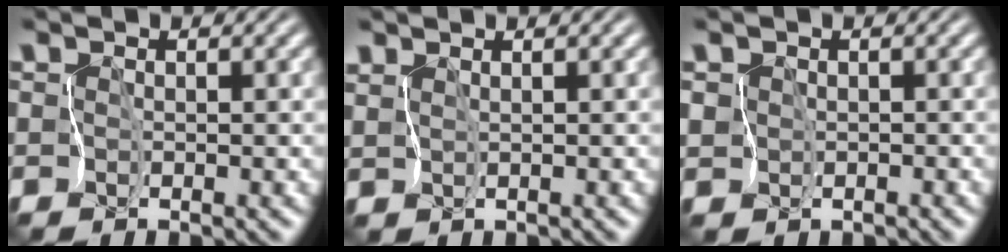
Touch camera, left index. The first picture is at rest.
{"total": 1.4, "force": [1.3, -0.4, -0.5], "torque": [-0.002, -0.010, 0.028]}
{"total": 3.9, "force": [1.1, 3.6, 1.1], "torque": [-0.032, 0.017, -0.011]}